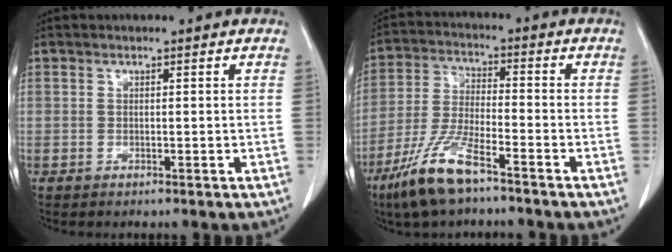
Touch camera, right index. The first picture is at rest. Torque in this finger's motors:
{"motor_torque": [0.97, -0.95, 0.37, 0.19]}